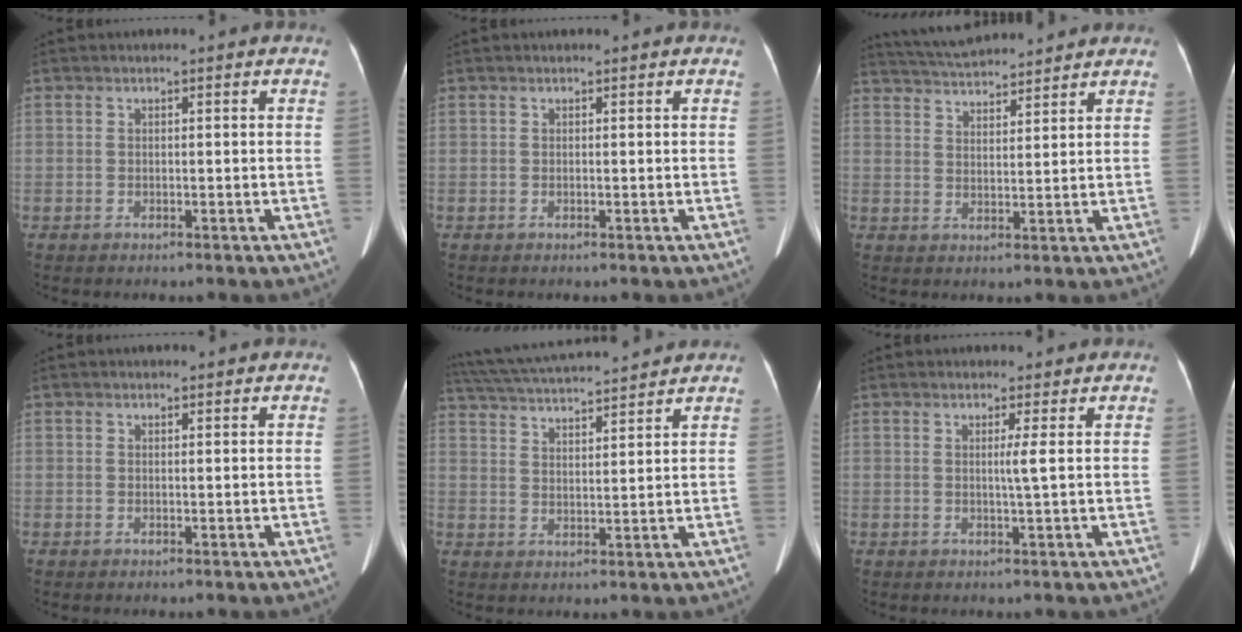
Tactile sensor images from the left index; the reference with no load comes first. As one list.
[{"total": 0.9, "force": [0.8, 0.1, 0.4], "torque": [-0.009, 0.004, 0.010]}, {"total": 10.6, "force": [10.0, 1.0, 3.5], "torque": [-0.064, 0.019, 0.158]}, {"total": 1.6, "force": [1.4, 0.5, 0.6], "torque": [-0.008, 0.004, 0.014]}, {"total": 16.3, "force": [14.9, 1.0, 6.3], "torque": [-0.119, 0.031, 0.233]}, {"total": 1.4, "force": [0.6, -0.6, 1.2], "torque": [-0.022, -0.010, 0.010]}]